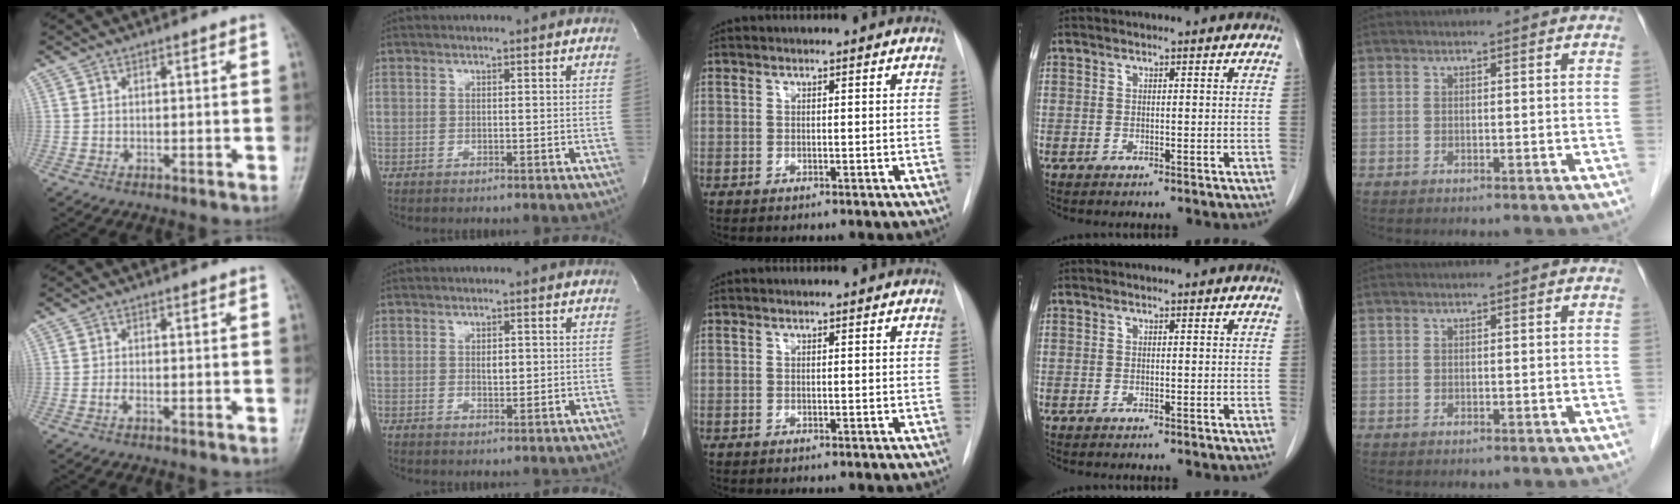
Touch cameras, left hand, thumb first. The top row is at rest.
{"thumb": {"total": 0.8, "force": [-0.2, 0.3, 0.7], "torque": [-0.013, -0.001, -0.005]}, "index": {"total": 1.8, "force": [0.3, 0.9, 1.6], "torque": [-0.025, -0.001, 0.006]}}